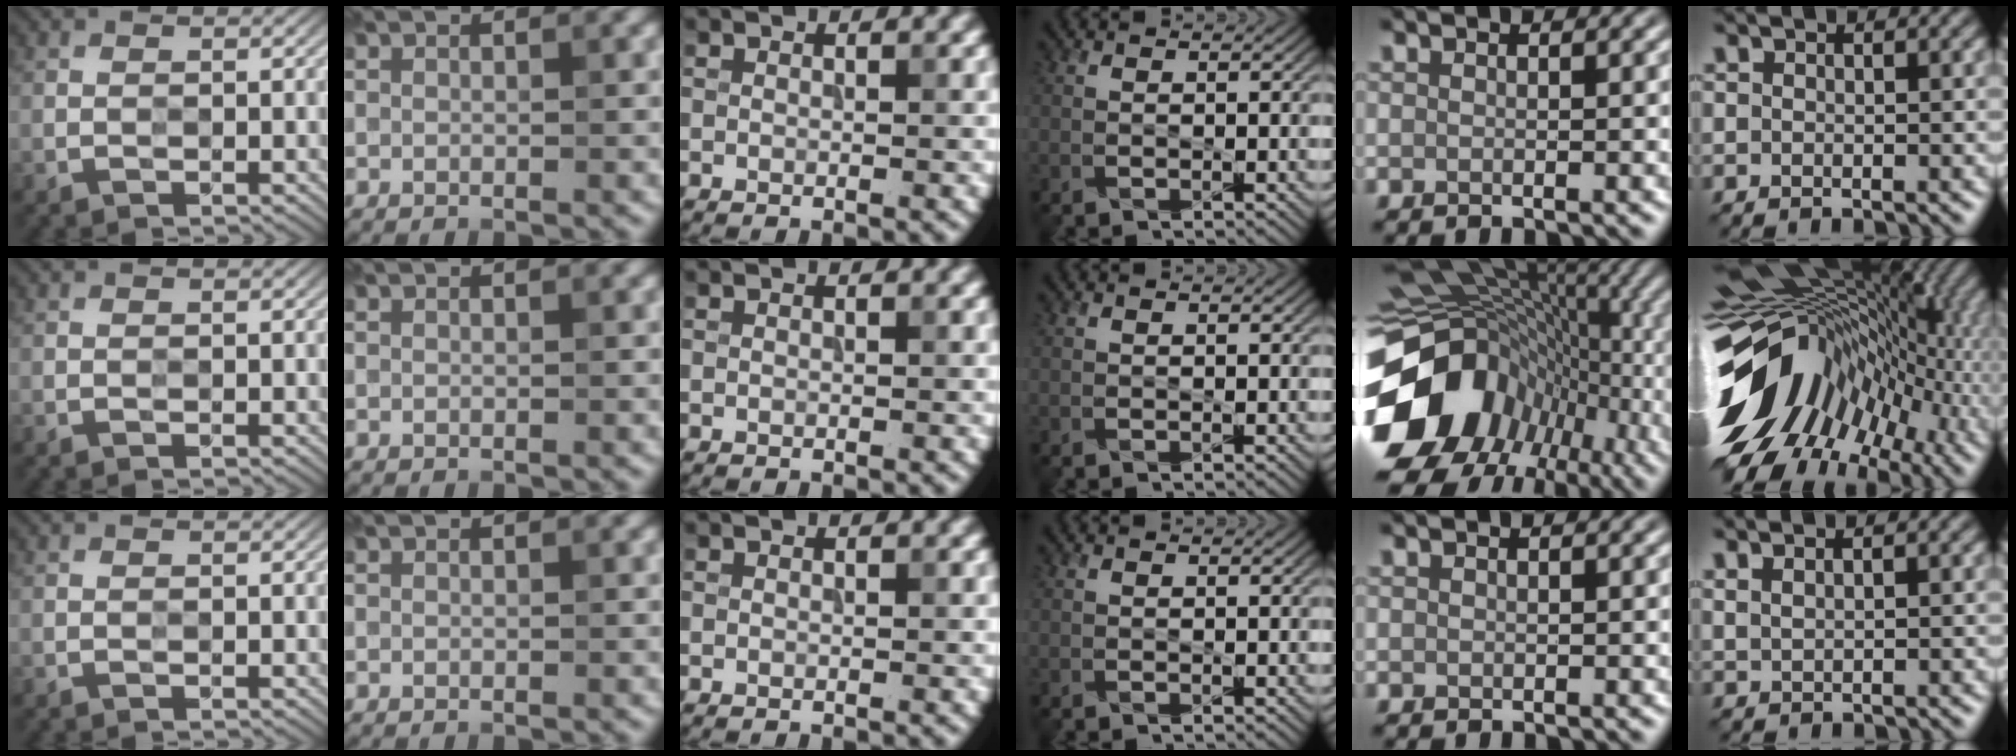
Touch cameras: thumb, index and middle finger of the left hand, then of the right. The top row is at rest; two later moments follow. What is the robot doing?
{"motion": "press", "object": "sticky note"}